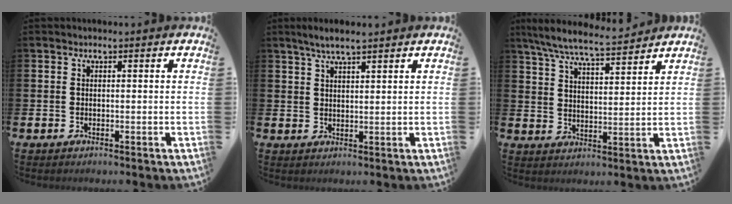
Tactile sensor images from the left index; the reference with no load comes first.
{"total": 4.2, "force": [3.5, 0.6, 2.2], "torque": [-0.041, -0.009, 0.061]}
{"total": 7.7, "force": [7.2, 0.7, 2.6], "torque": [-0.079, -0.036, 0.129]}